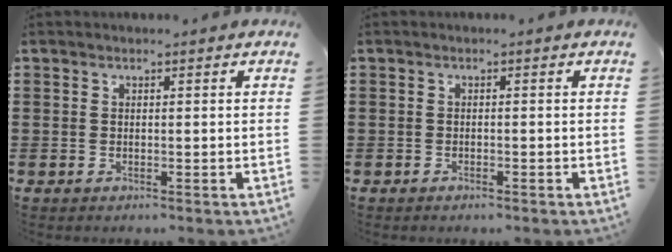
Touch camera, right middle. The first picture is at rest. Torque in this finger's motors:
{"motor_torque": [-0.20, -0.13, 0.06, -0.01]}